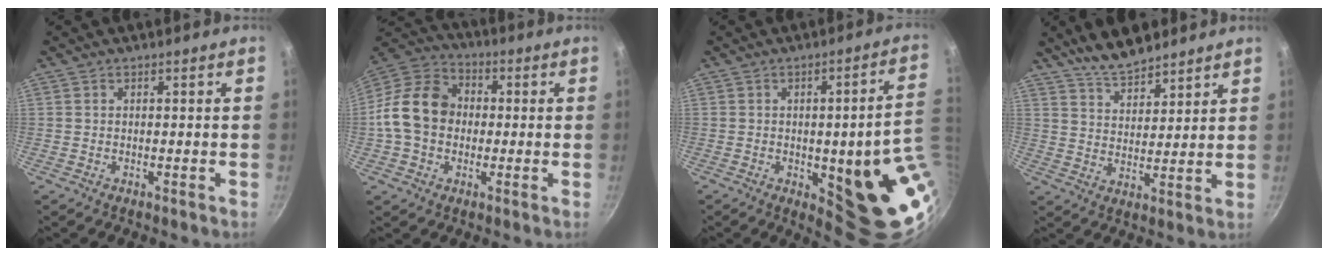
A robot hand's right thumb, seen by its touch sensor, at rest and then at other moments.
{"total": 13.9, "force": [-0.5, 11.0, 8.4], "torque": [-0.120, 0.029, -0.030]}
{"total": 18.8, "force": [-2.6, 5.6, 17.8], "torque": [-0.150, -0.002, -0.024]}
{"total": 9.7, "force": [8.2, 3.3, 3.9], "torque": [-0.044, -0.046, 0.143]}